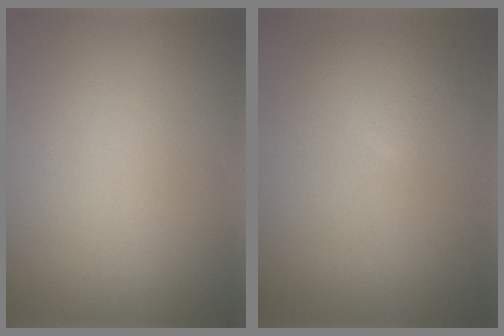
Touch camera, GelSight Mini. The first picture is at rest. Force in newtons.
{"total": 1.5, "press": 1.5, "slide": 0.1}